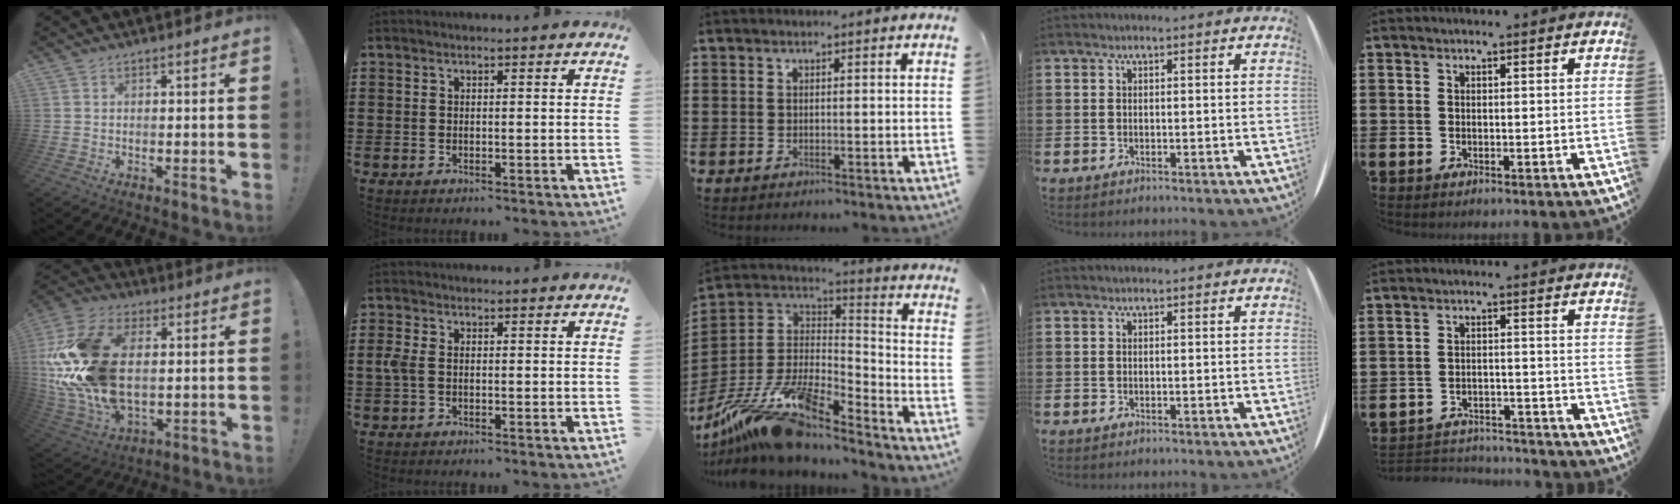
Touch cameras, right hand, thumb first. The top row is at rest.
{"thumb": {"total": 26.1, "force": [2.4, 16.5, 20.1], "torque": [-0.402, 0.005, 0.052]}, "index": {"total": 2.1, "force": [-0.2, 1.2, 1.7], "torque": [-0.057, -0.004, -0.012]}, "middle": {"total": 15.9, "force": [-12.6, 2.6, 9.2], "torque": [-0.198, 0.019, -0.243]}, "little": {"total": 3.4, "force": [-3.4, 0.5, 0.1], "torque": [-0.008, 0.006, -0.072]}}